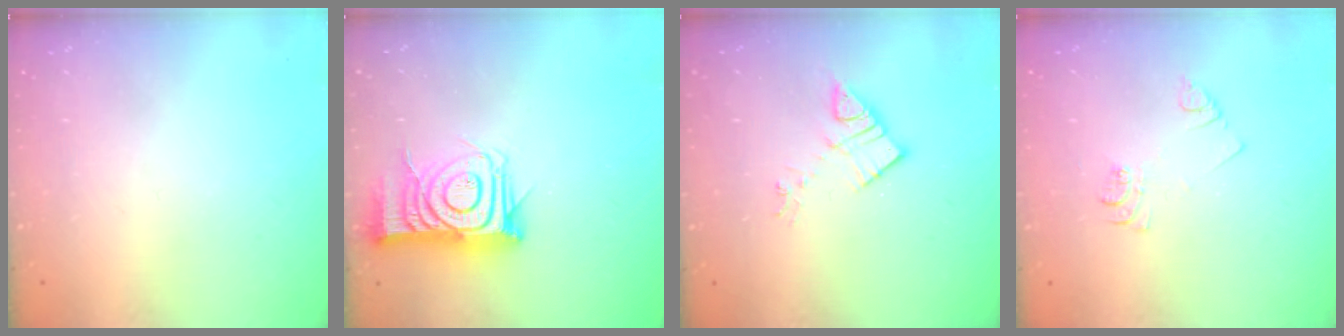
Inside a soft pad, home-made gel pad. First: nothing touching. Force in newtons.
{"total": 14.6, "press": 14.6, "slide": 1.0}
{"total": 7.9, "press": 7.9, "slide": 0.4}
{"total": 5.5, "press": 5.5, "slide": 0.5}